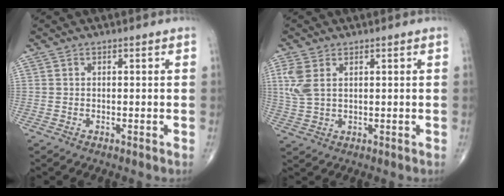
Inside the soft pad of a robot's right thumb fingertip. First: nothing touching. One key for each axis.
{"total": 5.3, "fx": 1.9, "fy": 2.9, "fz": 4.0, "tx": -0.103, "ty": 0.004, "tz": 0.047}